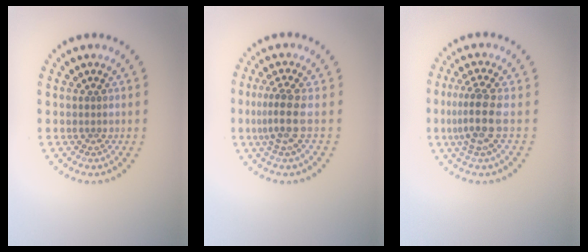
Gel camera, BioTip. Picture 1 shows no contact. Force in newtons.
{"total": 2.9, "press": 2.1, "slide": 2.0}
{"total": 3.6, "press": 3.2, "slide": 1.6}